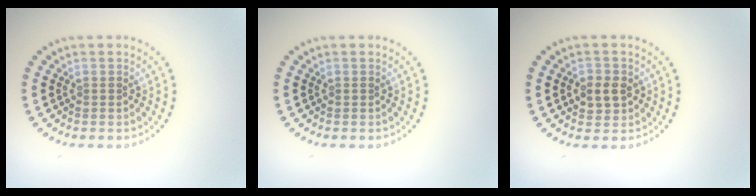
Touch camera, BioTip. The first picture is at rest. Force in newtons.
{"total": 0.0}
{"total": 2.6, "press": 2.5, "slide": 0.5}